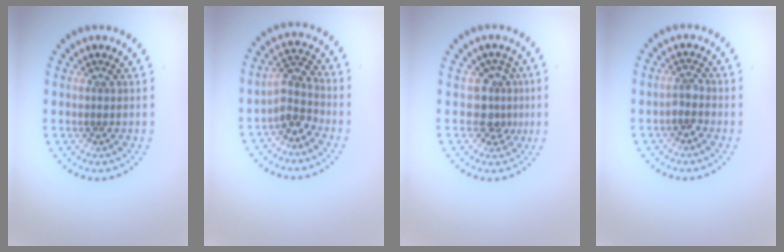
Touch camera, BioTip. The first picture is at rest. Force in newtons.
{"total": 2.7, "press": 2.1, "slide": 1.7}
{"total": 2.6, "press": 2.0, "slide": 1.7}
{"total": 1.5, "press": 1.2, "slide": 0.9}